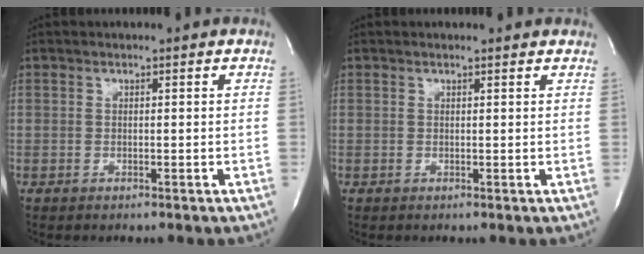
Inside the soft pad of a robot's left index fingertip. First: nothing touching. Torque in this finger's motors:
{"motor_torque": [0.16, -0.08, -0.09, -0.04]}